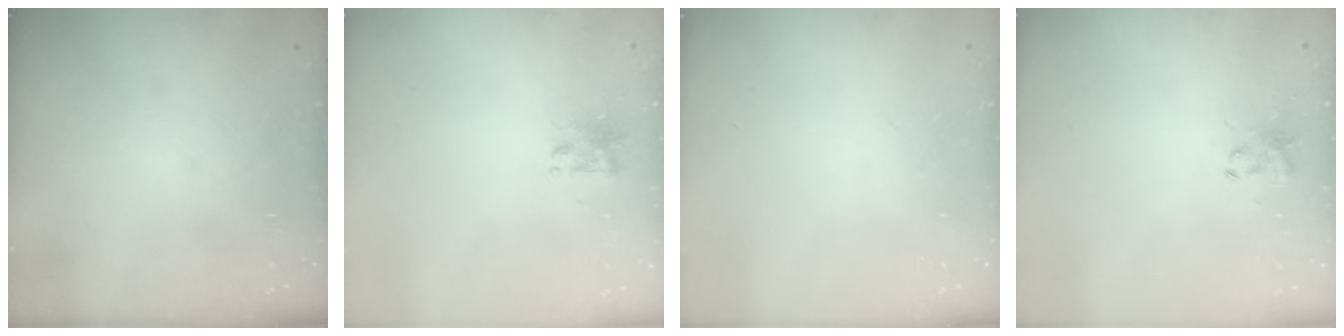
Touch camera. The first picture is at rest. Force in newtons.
{"total": 2.2, "press": 2.2, "slide": 0.4}
{"total": 0.0}
{"total": 2.8, "press": 2.6, "slide": 1.0}